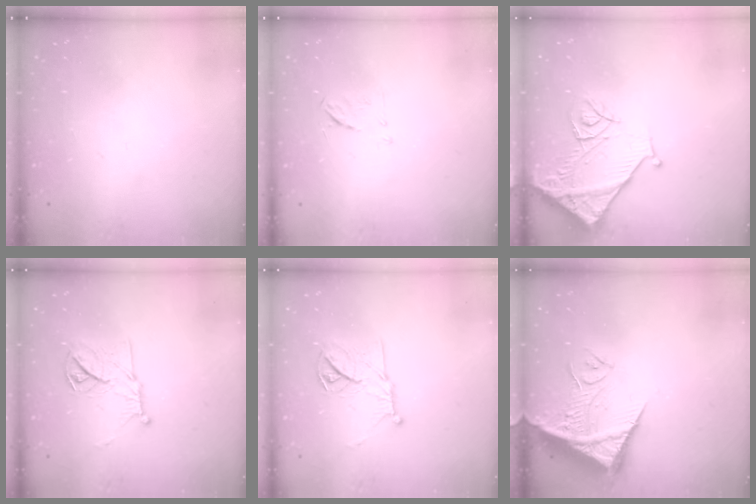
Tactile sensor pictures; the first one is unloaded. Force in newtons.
{"total": 5.3, "press": 5.2, "slide": 0.8}
{"total": 12.4, "press": 12.3, "slide": 1.6}
{"total": 12.4, "press": 12.4, "slide": 0.2}
{"total": 12.4, "press": 12.4, "slide": 0.2}
{"total": 13.0, "press": 12.9, "slide": 1.8}